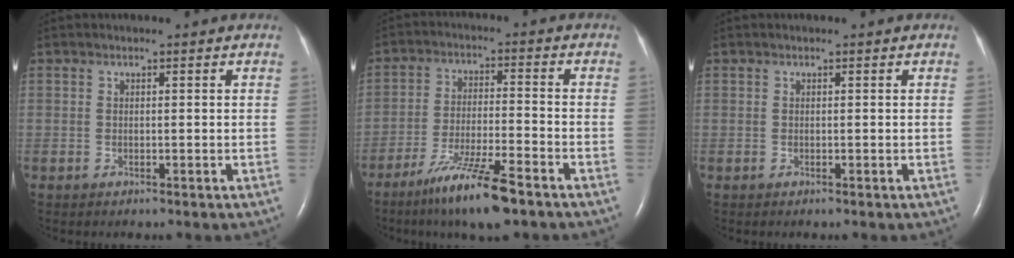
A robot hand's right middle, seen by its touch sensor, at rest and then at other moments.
{"total": 10.7, "force": [-7.4, 0.6, 7.8], "torque": [-0.150, -0.029, -0.132]}
{"total": 0.0}